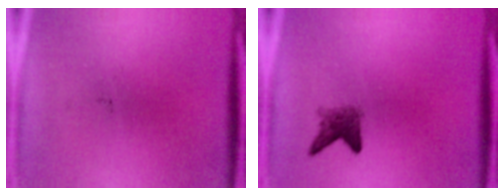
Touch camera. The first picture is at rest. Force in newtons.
{"total": 2.6}